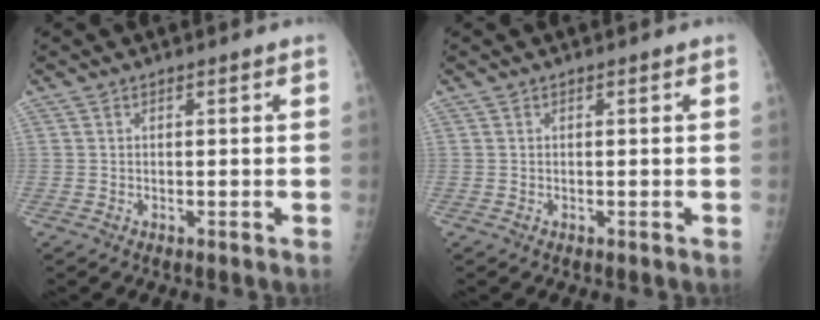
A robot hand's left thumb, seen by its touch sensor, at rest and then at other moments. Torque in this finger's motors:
{"motor_torque": [-0.10, -0.03, -0.12, -0.10, 0.00]}